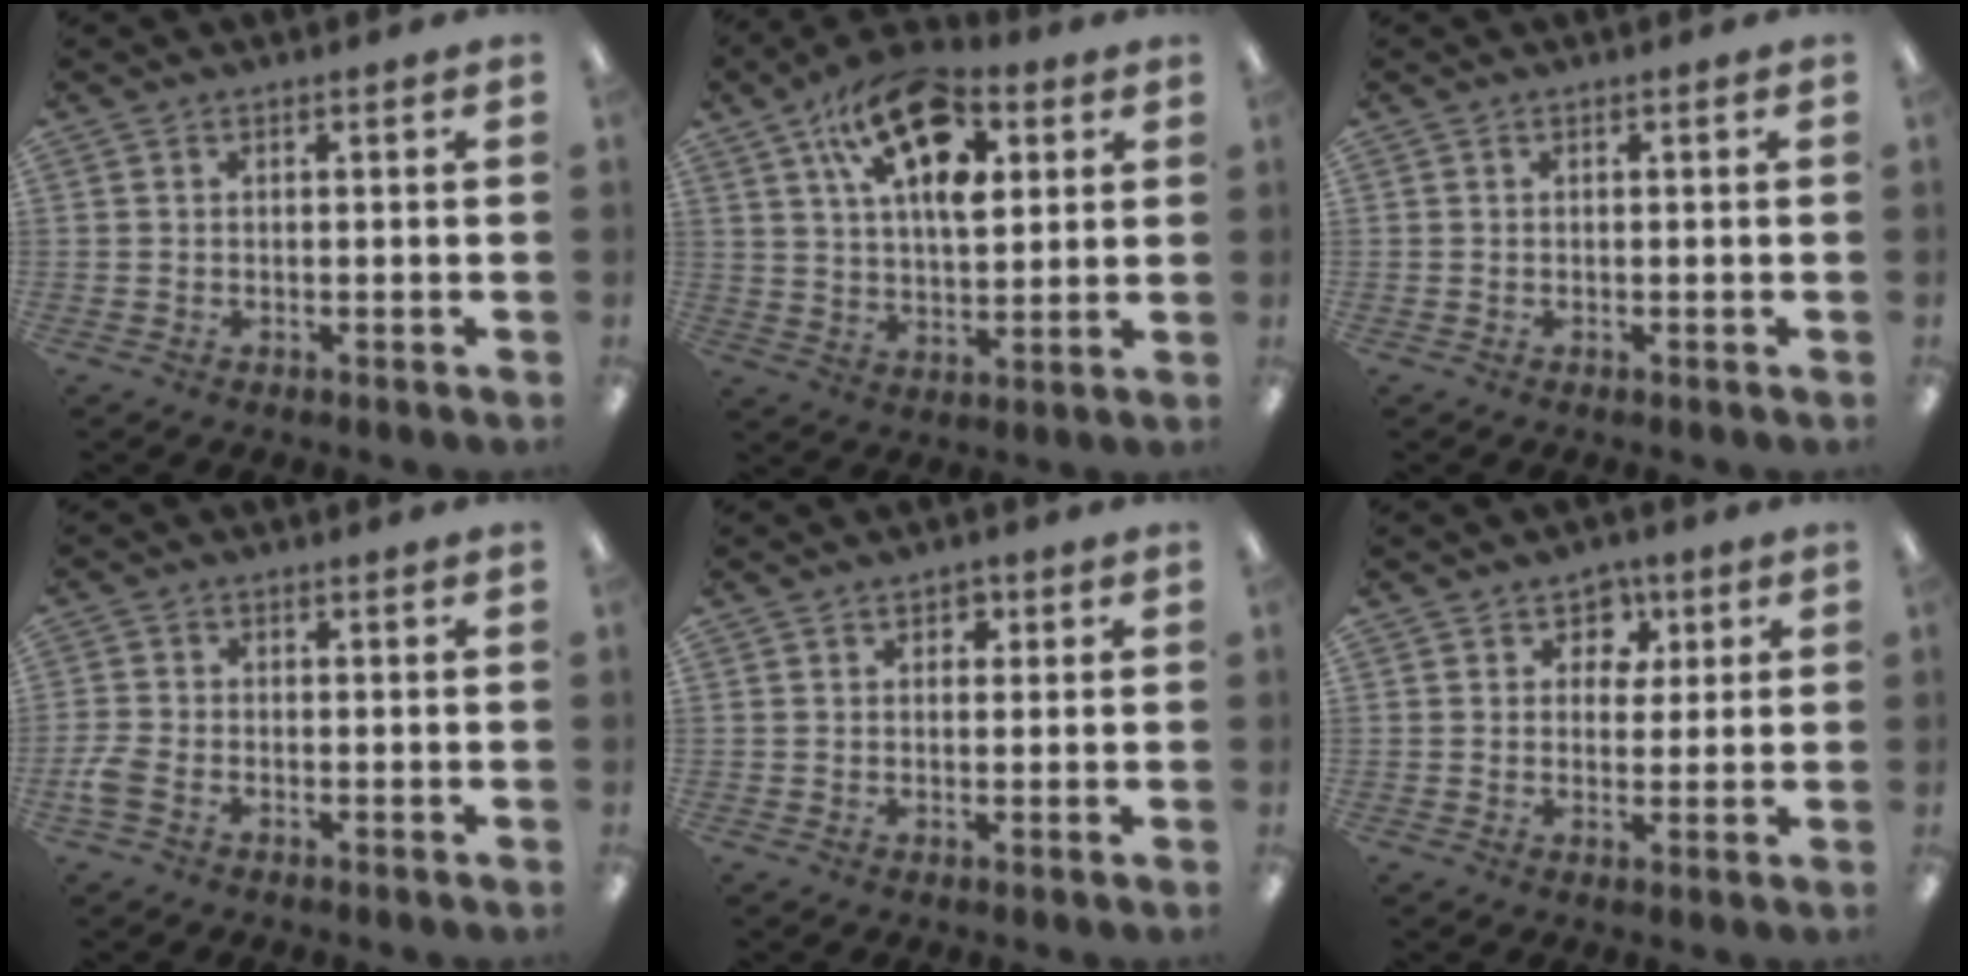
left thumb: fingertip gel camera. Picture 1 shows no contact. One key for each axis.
{"total": 17.7, "fx": 9.2, "fy": 9.1, "fz": 12.1, "tx": -0.189, "ty": -0.027, "tz": 0.158}
{"total": 0.0}
{"total": 3.6, "fx": -1.5, "fy": 2.2, "fz": 2.4, "tx": -0.049, "ty": 0.004, "tz": -0.029}
{"total": 2.5, "fx": 1.0, "fy": 1.8, "fz": 1.3, "tx": -0.012, "ty": -0.001, "tz": 0.013}
{"total": 5.8, "fx": 2.7, "fy": 4.7, "fz": 2.0, "tx": -0.015, "ty": -0.007, "tz": 0.042}